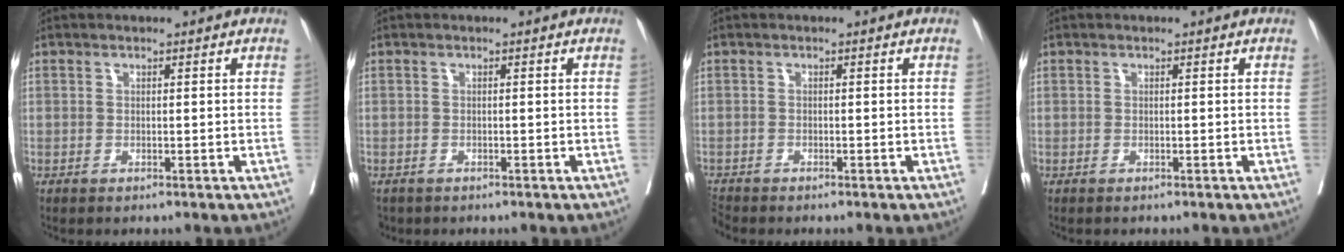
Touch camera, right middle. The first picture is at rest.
{"total": 2.2, "force": [-1.7, 1.2, 0.5], "torque": [-0.016, -0.005, -0.028]}
{"total": 1.7, "force": [-1.7, -0.2, 0.0], "torque": [-0.002, -0.010, -0.033]}
{"total": 0.0}